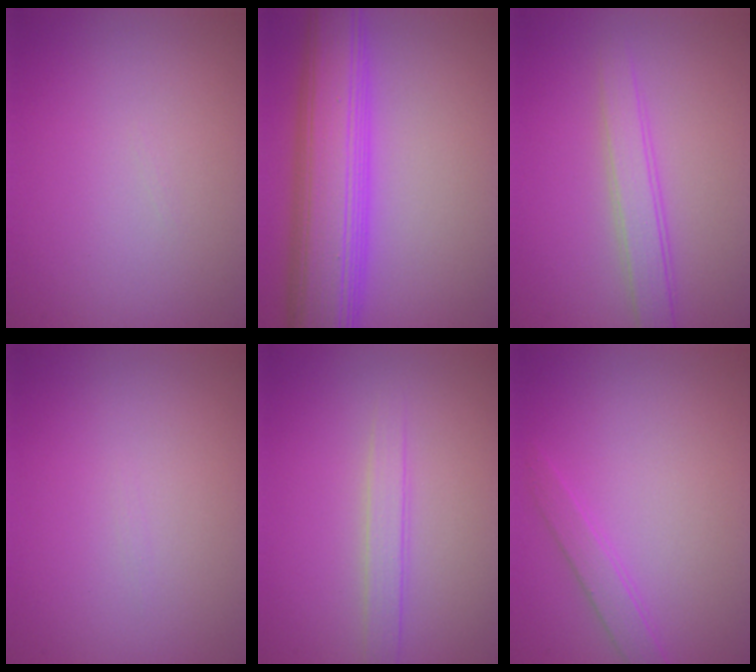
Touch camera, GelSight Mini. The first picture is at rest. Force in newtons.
{"total": 10.0, "press": 10.0, "slide": 0.1}
{"total": 2.8, "press": 2.7, "slide": 0.1}
{"total": 0.0}
{"total": 1.8, "press": 1.8, "slide": 0.1}
{"total": 1.6, "press": 1.6, "slide": 0.0}